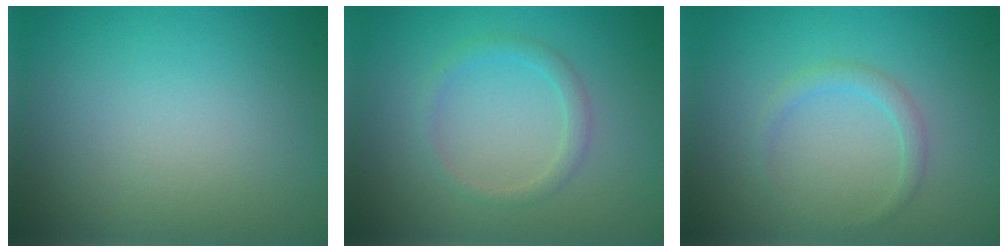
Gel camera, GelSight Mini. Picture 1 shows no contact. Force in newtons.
{"total": 1.5, "press": 1.5, "slide": 0.1}
{"total": 1.3, "press": 1.3, "slide": 0.0}